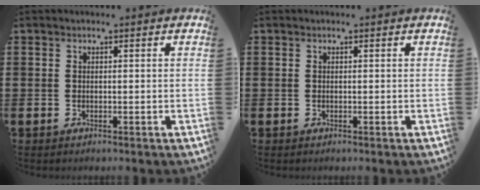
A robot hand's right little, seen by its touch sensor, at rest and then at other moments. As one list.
[{"total": 0.0}]